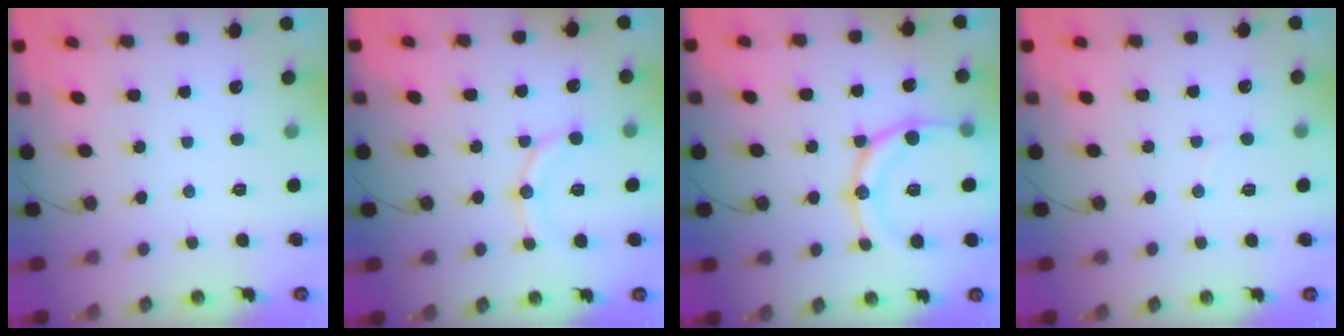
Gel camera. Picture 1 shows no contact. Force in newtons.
{"total": 11.8, "press": 11.5, "slide": 2.6}
{"total": 17.9, "press": 17.6, "slide": 3.3}
{"total": 3.9, "press": 3.9, "slide": 0.3}